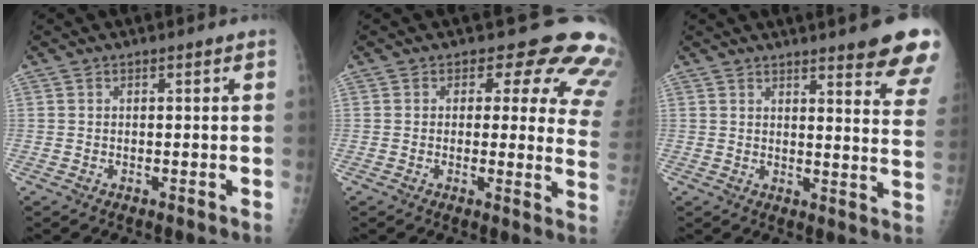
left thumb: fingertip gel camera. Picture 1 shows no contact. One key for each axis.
{"total": 13.5, "fx": 9.8, "fy": 7.0, "fz": 6.1, "tx": -0.002, "ty": -0.050, "tz": 0.073}
{"total": 14.7, "fx": 11.2, "fy": 2.0, "fz": 9.2, "tx": -0.085, "ty": -0.068, "tz": 0.124}